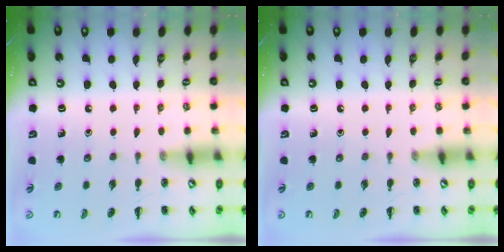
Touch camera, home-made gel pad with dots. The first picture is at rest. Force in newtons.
{"total": 0.0}